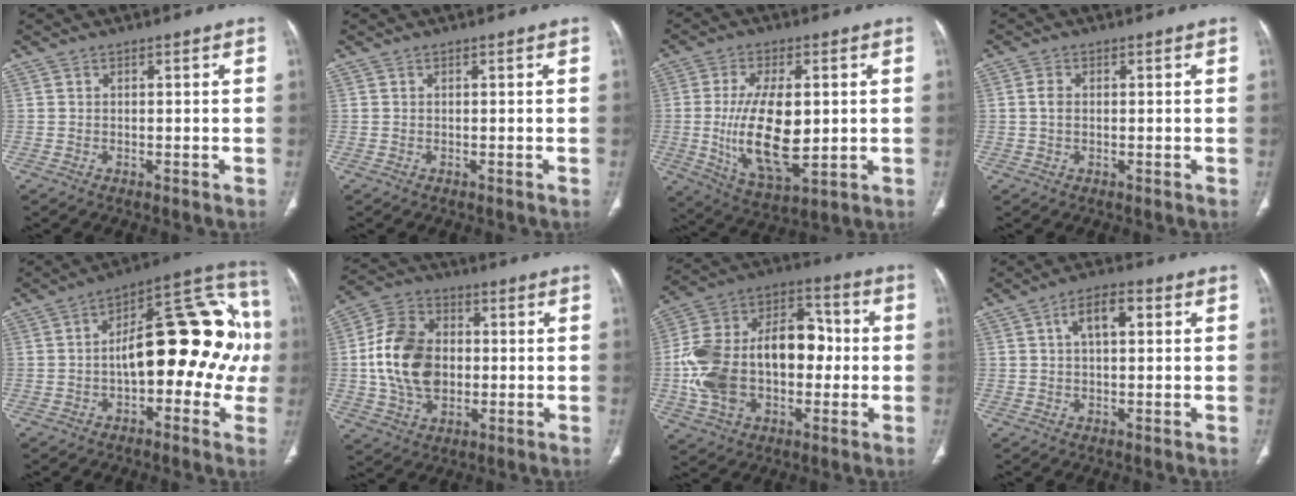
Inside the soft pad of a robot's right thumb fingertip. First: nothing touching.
{"total": 0.0}
{"total": 15.9, "force": [-0.3, 7.5, 14.0], "torque": [-0.246, -0.020, 0.006]}
{"total": 2.2, "force": [0.1, 1.5, 1.6], "torque": [-0.034, 0.002, 0.002]}
{"total": 23.4, "force": [-0.2, 11.3, 20.5], "torque": [-0.250, 0.049, -0.016]}
{"total": 15.9, "force": [-0.2, 11.6, 10.9], "torque": [-0.188, 0.019, -0.001]}
{"total": 24.0, "force": [-1.6, 15.4, 18.4], "torque": [-0.324, 0.045, -0.018]}
{"total": 6.2, "force": [1.6, 3.0, 5.2], "torque": [-0.081, 0.014, 0.023]}